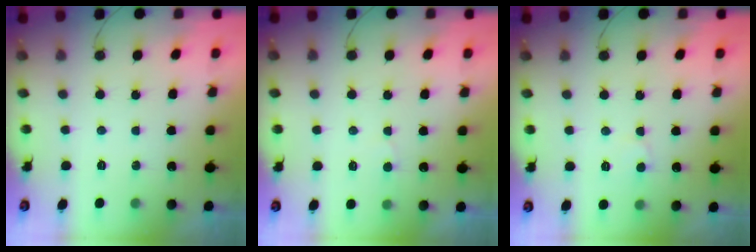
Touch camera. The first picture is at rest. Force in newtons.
{"total": 2.5, "press": 2.5, "slide": 0.1}
{"total": 4.6, "press": 4.6, "slide": 0.4}